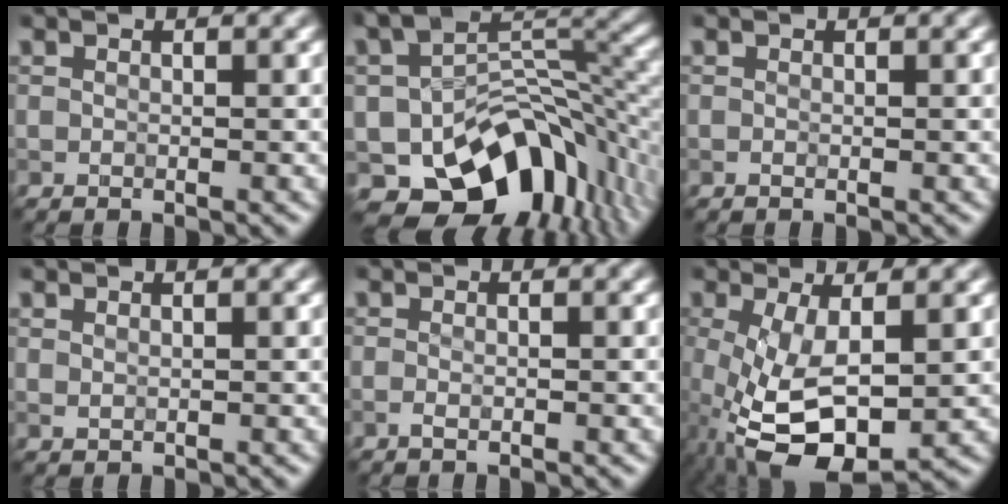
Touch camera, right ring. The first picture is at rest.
{"total": 12.7, "force": [-5.9, 8.1, 7.9], "torque": [-0.115, -0.013, -0.088]}
{"total": 0.0}
{"total": 0.7, "force": [0.6, 0.2, 0.3], "torque": [-0.003, -0.002, 0.011]}
{"total": 0.9, "force": [-0.7, 0.0, 0.5], "torque": [-0.006, 0.000, -0.012]}
{"total": 7.9, "force": [-2.5, 3.1, 6.8], "torque": [-0.149, -0.012, -0.040]}